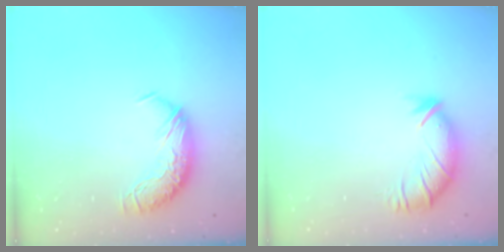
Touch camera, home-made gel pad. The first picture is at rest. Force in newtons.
{"total": 3.1, "press": 2.4, "slide": 1.9}